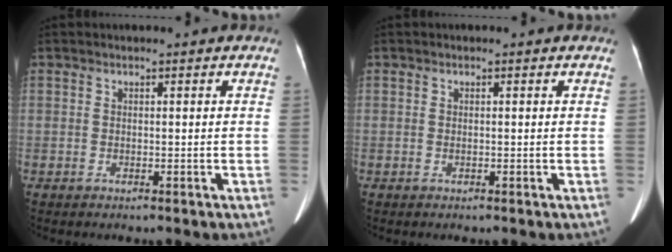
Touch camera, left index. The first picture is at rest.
{"total": 0.0}